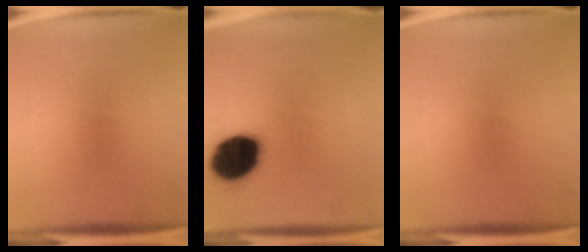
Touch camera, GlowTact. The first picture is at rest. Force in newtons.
{"total": 19.6}
{"total": 0.0}